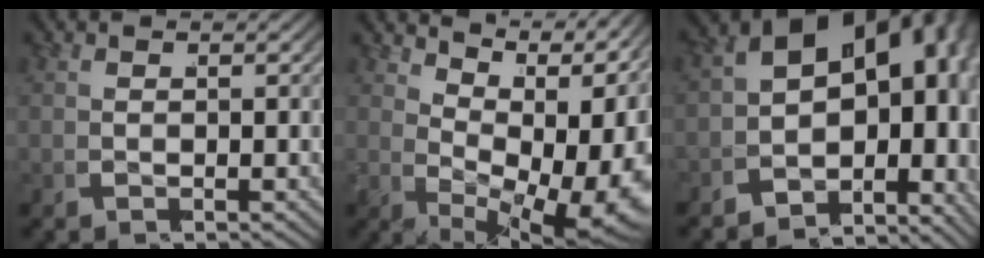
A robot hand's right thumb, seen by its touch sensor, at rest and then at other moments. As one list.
[{"total": 11.4, "force": [1.8, 6.4, 9.2], "torque": [-0.147, -0.016, 0.037]}, {"total": 16.2, "force": [-0.1, 11.4, 11.5], "torque": [-0.168, -0.015, -0.026]}]